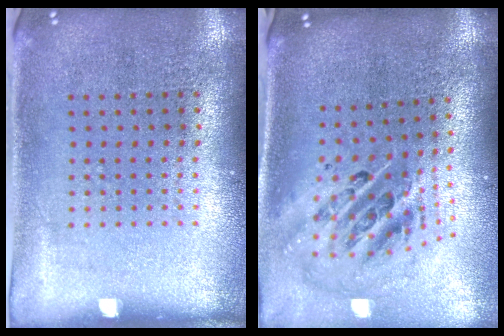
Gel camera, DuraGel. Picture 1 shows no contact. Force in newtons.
{"total": 2.7, "press": 1.8, "slide": 2.0}